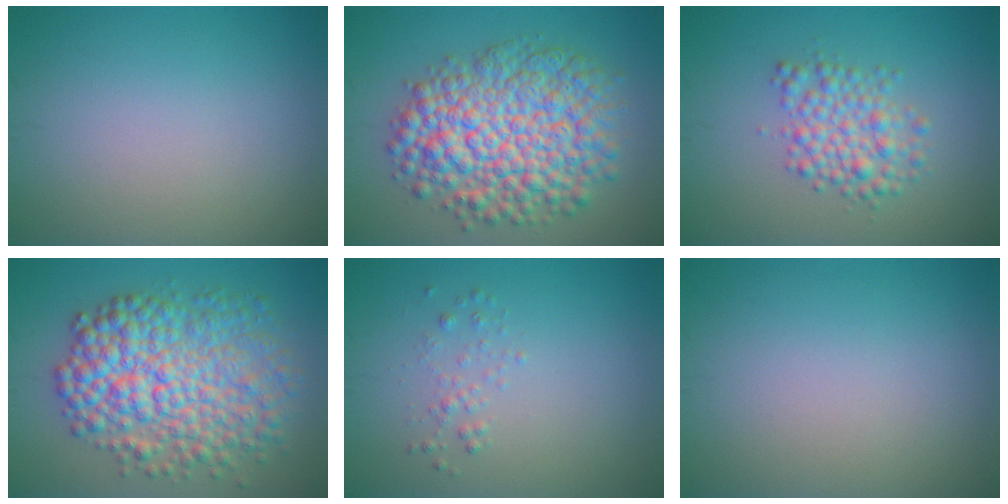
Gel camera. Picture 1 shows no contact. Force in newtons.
{"total": 10.2, "press": 10.2, "slide": 0.3}
{"total": 3.6, "press": 3.6, "slide": 0.1}
{"total": 9.3, "press": 9.3, "slide": 0.1}
{"total": 1.0, "press": 1.0, "slide": 0.0}
{"total": 0.0}